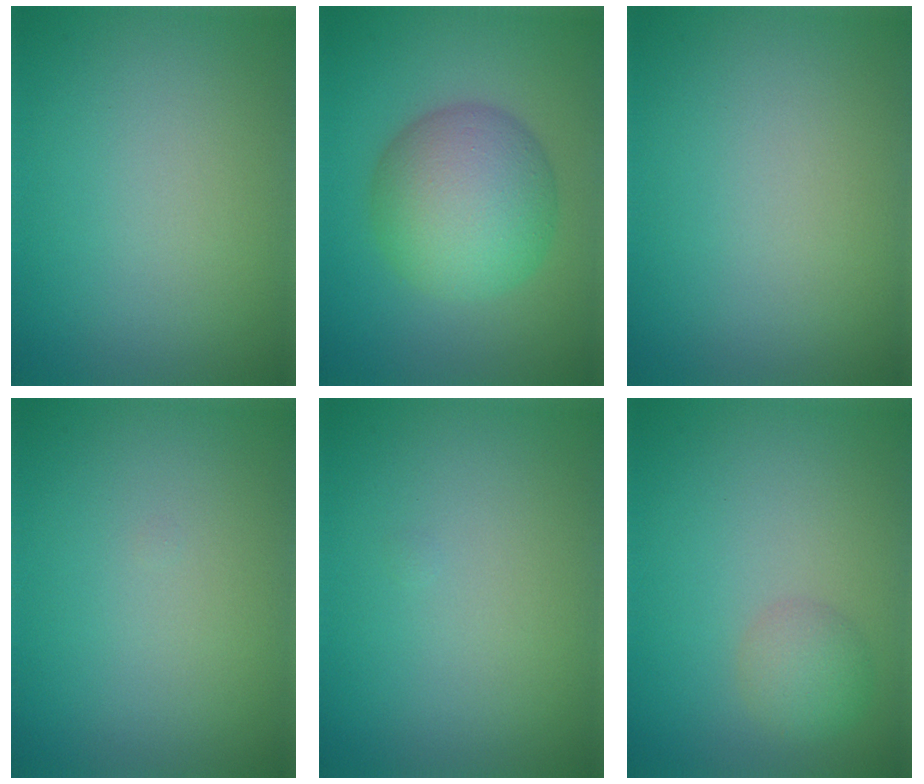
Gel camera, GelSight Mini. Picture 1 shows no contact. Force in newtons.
{"total": 8.1, "press": 8.1, "slide": 0.1}
{"total": 0.0}
{"total": 0.0}
{"total": 0.0}
{"total": 2.2, "press": 2.2, "slide": 0.0}